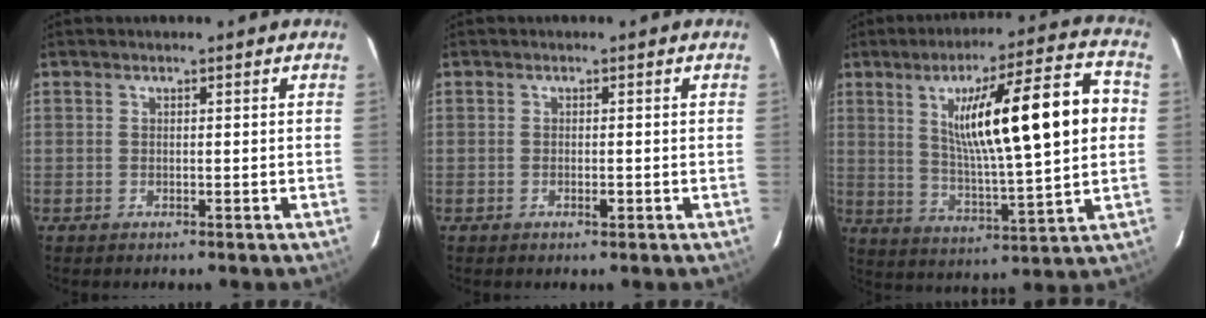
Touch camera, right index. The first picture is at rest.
{"total": 0.9, "force": [-0.3, 0.3, 0.7], "torque": [-0.015, 0.000, -0.003]}
{"total": 20.1, "force": [3.7, 1.9, 19.7], "torque": [-0.307, 0.016, 0.056]}